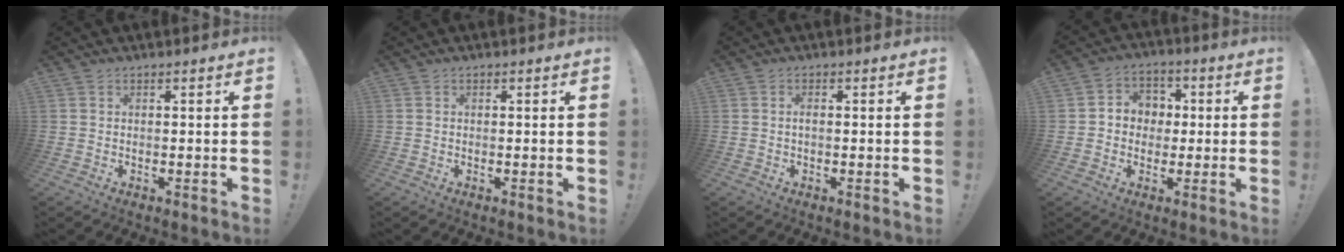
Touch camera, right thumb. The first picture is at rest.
{"total": 0.0}
{"total": 1.1, "force": [-0.3, 0.2, 1.0], "torque": [-0.026, 0.006, -0.005]}
{"total": 7.4, "force": [-0.7, 6.9, 2.6], "torque": [-0.033, 0.012, -0.007]}